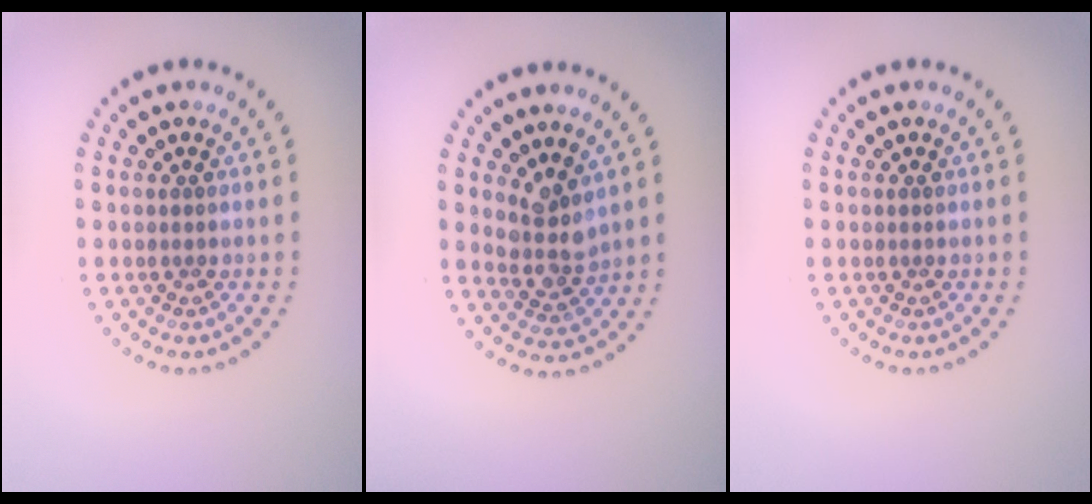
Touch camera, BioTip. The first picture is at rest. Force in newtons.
{"total": 3.0, "press": 2.4, "slide": 1.8}
{"total": 0.0}